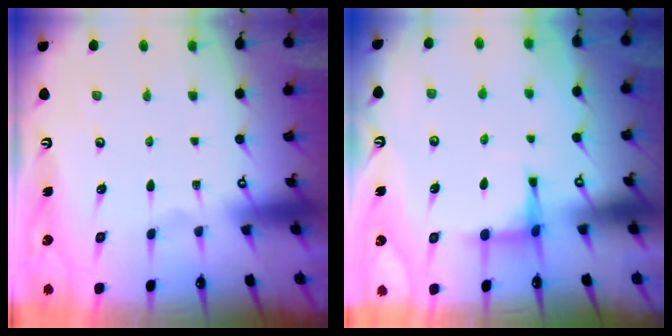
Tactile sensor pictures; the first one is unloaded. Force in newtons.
{"total": 4.1, "press": 3.9, "slide": 1.1}